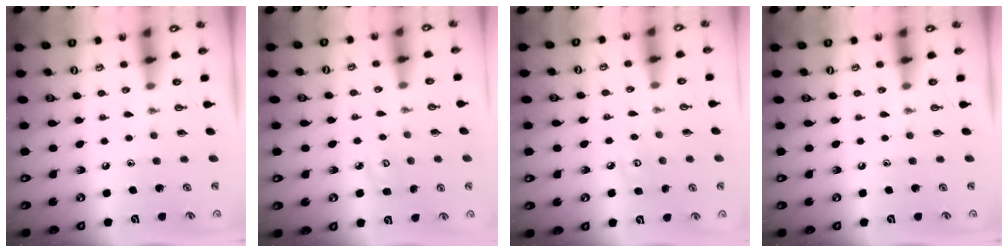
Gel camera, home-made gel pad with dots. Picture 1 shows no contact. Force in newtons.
{"total": 4.9, "press": 4.9, "slide": 0.5}
{"total": 6.7, "press": 6.6, "slide": 0.6}
{"total": 0.0}